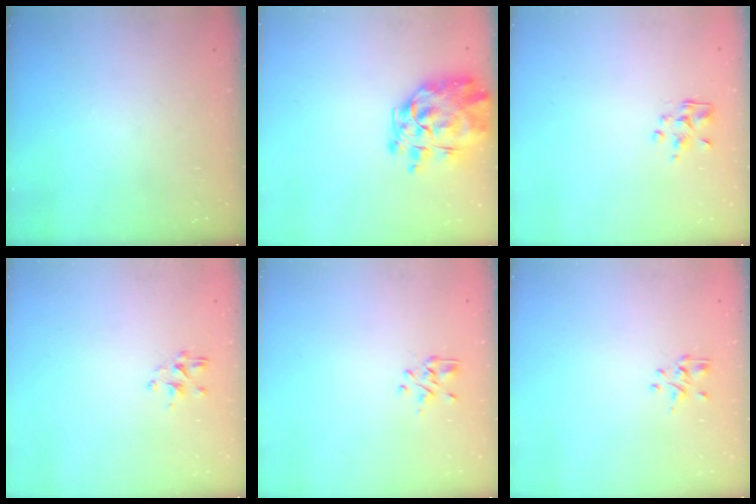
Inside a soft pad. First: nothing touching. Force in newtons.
{"total": 13.4, "press": 12.5, "slide": 4.6}
{"total": 2.5, "press": 2.5, "slide": 0.2}
{"total": 2.2, "press": 2.1, "slide": 0.8}
{"total": 1.5, "press": 1.3, "slide": 0.7}
{"total": 1.2, "press": 1.0, "slide": 0.6}